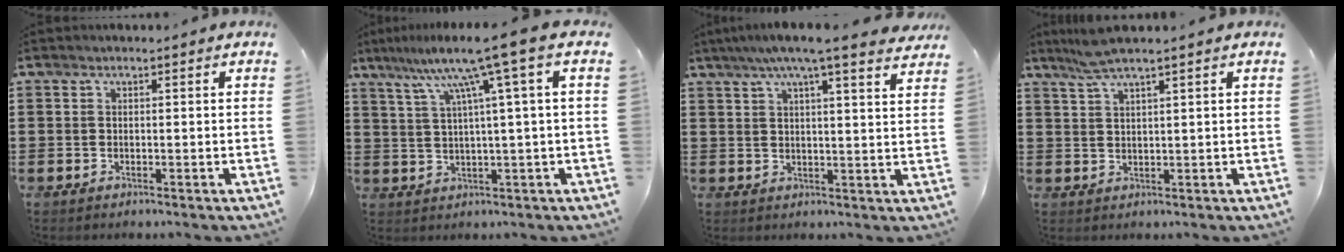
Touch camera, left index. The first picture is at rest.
{"total": 9.2, "force": [4.6, -1.3, 7.9], "torque": [-0.164, -0.014, 0.068]}
{"total": 6.5, "force": [5.2, -0.2, 3.9], "torque": [-0.092, -0.013, 0.088]}
{"total": 3.8, "force": [2.8, -0.1, 2.6], "torque": [-0.057, 0.001, 0.050]}